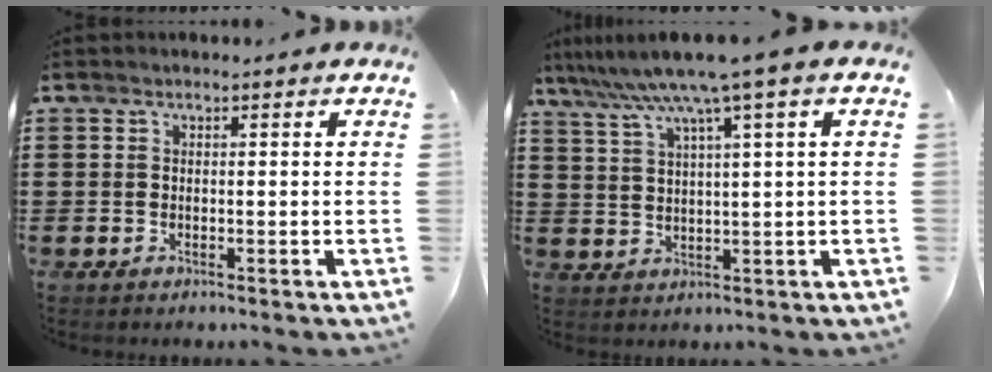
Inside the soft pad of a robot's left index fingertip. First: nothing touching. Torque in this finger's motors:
{"motor_torque": [1.62, -0.52, 0.92, 0.21]}